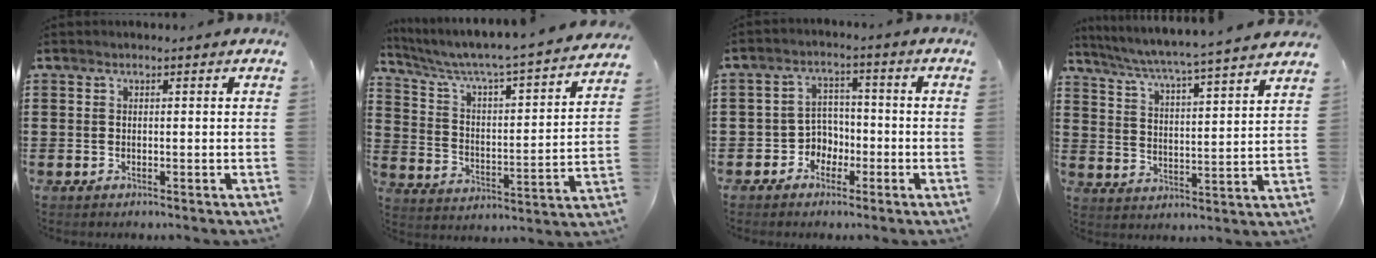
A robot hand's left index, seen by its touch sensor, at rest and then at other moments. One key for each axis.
{"total": 4.1, "fx": 3.6, "fy": 0.0, "fz": 2.0, "tx": -0.061, "ty": -0.043, "tz": 0.048}
{"total": 4.0, "fx": -2.1, "fy": 3.3, "fz": 1.0, "tx": -0.031, "ty": 0.010, "tz": -0.045}
{"total": 4.5, "fx": 4.1, "fy": -1.0, "fz": 1.8, "tx": -0.055, "ty": -0.041, "tz": 0.060}